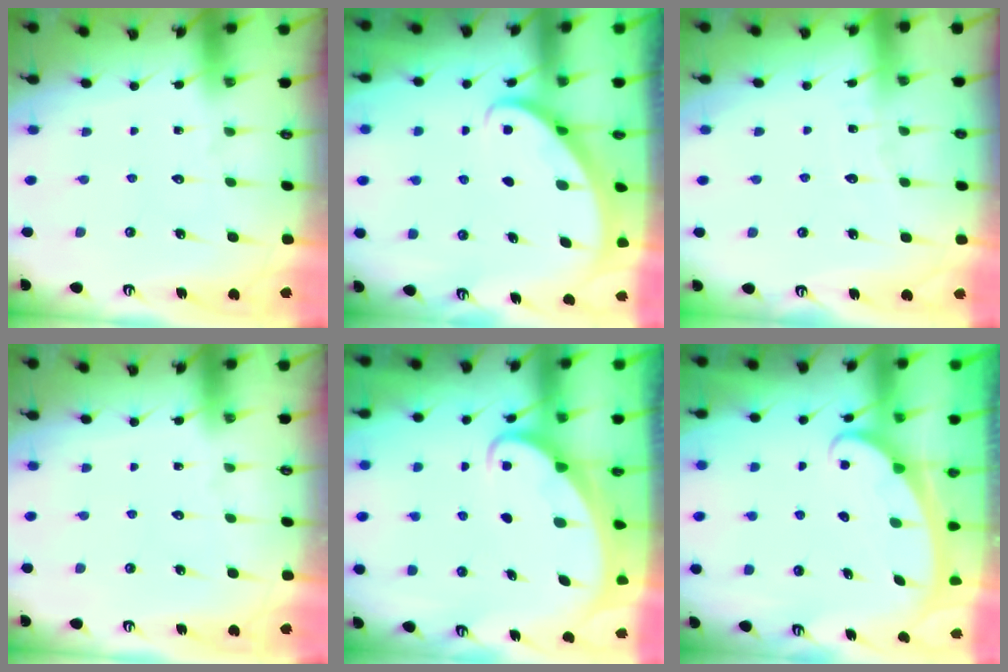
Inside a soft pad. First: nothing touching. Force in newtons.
{"total": 2.8, "press": 2.8, "slide": 0.2}
{"total": 3.3, "press": 3.3, "slide": 0.2}
{"total": 0.0}
{"total": 2.7, "press": 2.7, "slide": 0.2}
{"total": 2.3, "press": 2.3, "slide": 0.3}